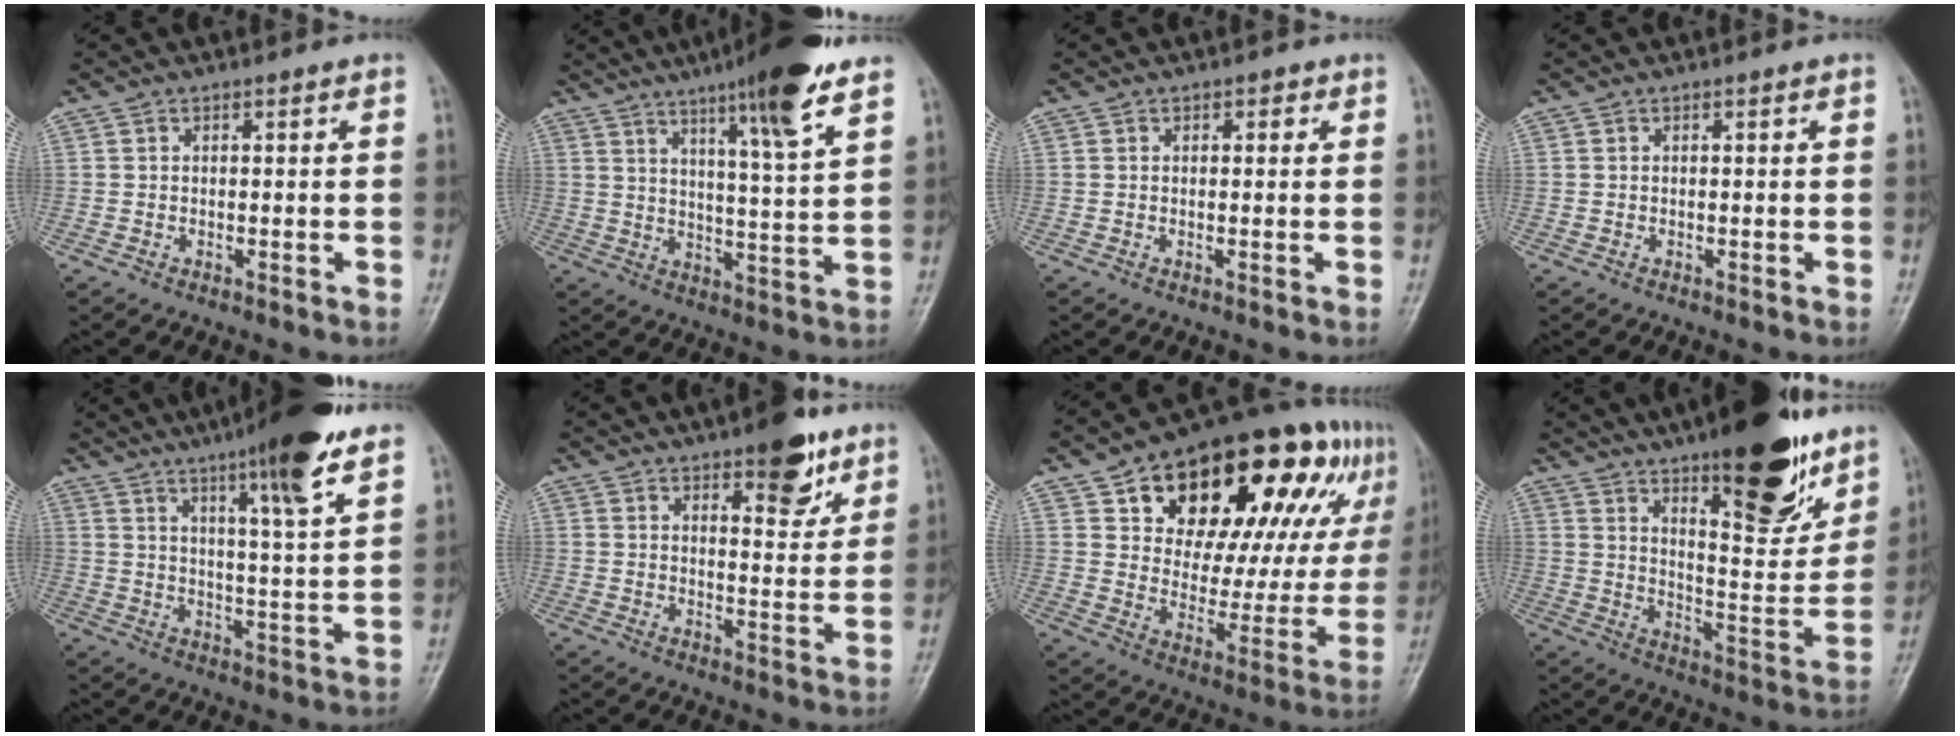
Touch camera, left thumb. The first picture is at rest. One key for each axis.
{"total": 14.0, "fx": 8.9, "fy": 1.1, "fz": 10.8, "tx": -0.162, "ty": -0.043, "tz": 0.136}
{"total": 1.2, "fx": 0.5, "fy": 0.9, "fz": 0.7, "tx": 0.003, "ty": 0.001, "tz": 0.003}
{"total": 0.0}
{"total": 14.3, "fx": 9.1, "fy": 1.4, "fz": 10.9, "tx": -0.160, "ty": -0.041, "tz": 0.138}
{"total": 9.8, "fx": 6.1, "fy": 3.7, "fz": 6.6, "tx": -0.066, "ty": -0.035, "tz": 0.085}
{"total": 29.9, "fx": 14.5, "fy": 15.2, "fz": 21.3, "tx": -0.267, "ty": 0.004, "tz": 0.223}
{"total": 22.4, "fx": 14.2, "fy": 7.2, "fz": 15.8, "tx": -0.190, "ty": -0.072, "tz": 0.219}